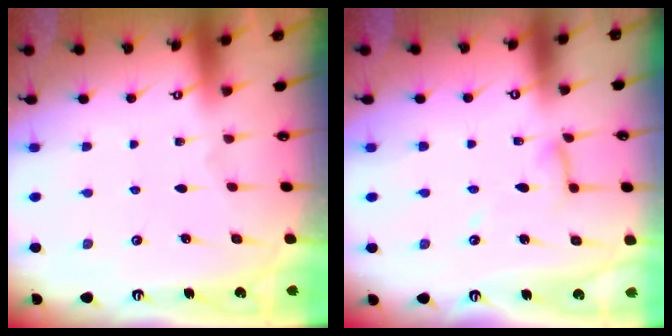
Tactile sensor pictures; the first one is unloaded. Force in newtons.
{"total": 6.1, "press": 6.1, "slide": 0.3}